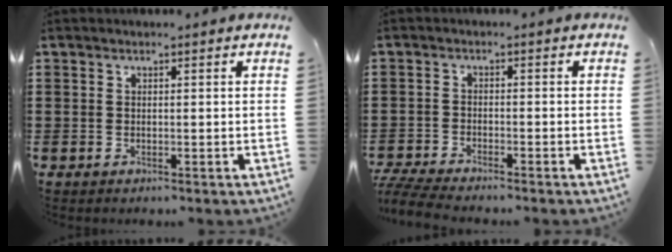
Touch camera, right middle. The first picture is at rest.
{"total": 3.9, "force": [-3.7, -0.1, 1.1], "torque": [-0.041, -0.014, -0.079]}